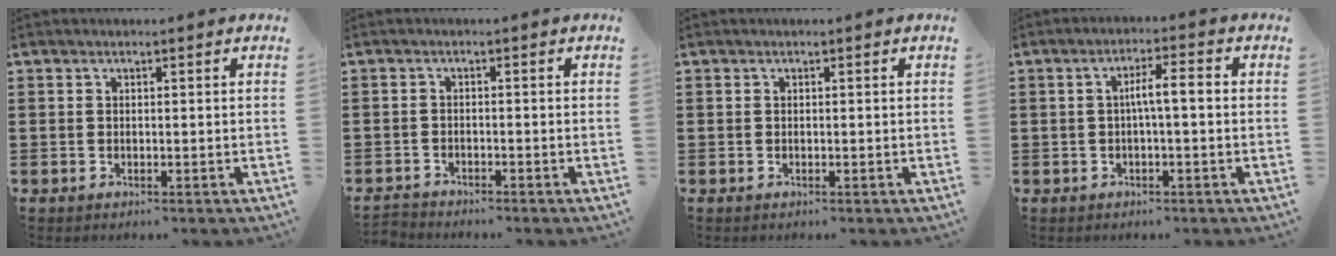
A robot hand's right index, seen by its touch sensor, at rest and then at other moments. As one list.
[{"total": 1.5, "force": [-1.5, 0.1, -0.2], "torque": [-0.003, 0.002, -0.034]}, {"total": 0.0}, {"total": 3.6, "force": [-0.3, 0.3, 3.6], "torque": [-0.065, 0.003, -0.009]}]